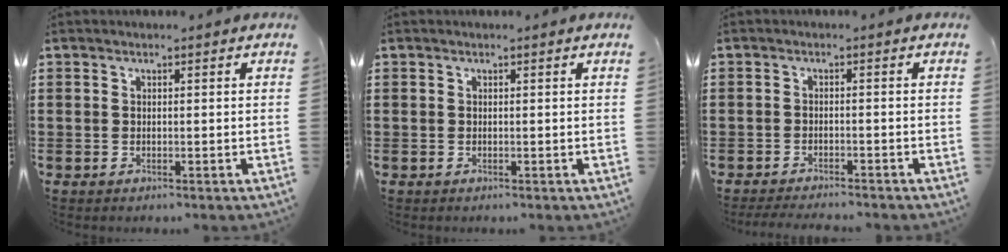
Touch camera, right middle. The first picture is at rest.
{"total": 0.0}
{"total": 2.2, "force": [-2.1, 0.0, 0.4], "torque": [-0.008, 0.000, -0.042]}